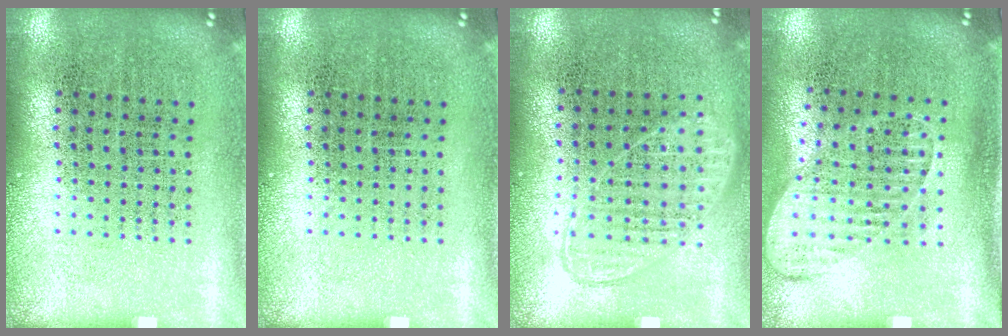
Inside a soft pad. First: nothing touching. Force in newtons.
{"total": 0.0}
{"total": 0.9, "press": 0.9, "slide": 0.3}
{"total": 1.3, "press": 1.1, "slide": 0.7}